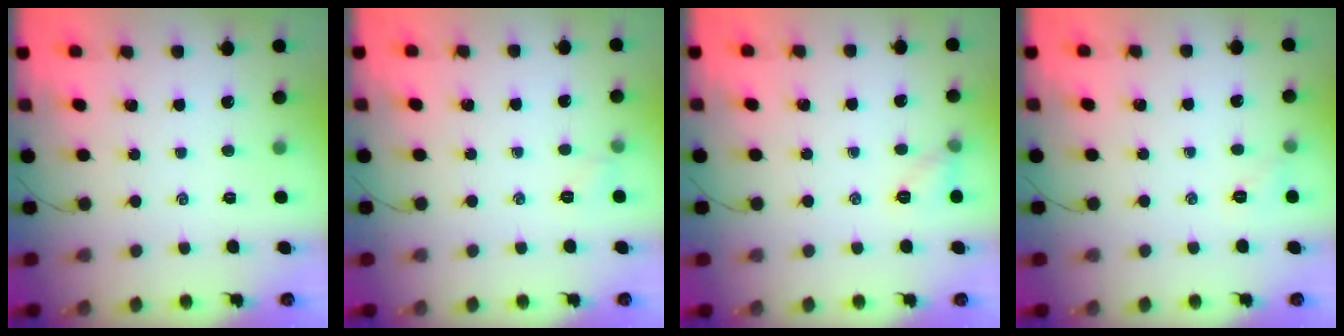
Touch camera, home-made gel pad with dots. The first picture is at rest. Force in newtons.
{"total": 4.7, "press": 4.6, "slide": 1.0}
{"total": 5.9, "press": 5.8, "slide": 1.0}
{"total": 5.7, "press": 5.5, "slide": 1.5}